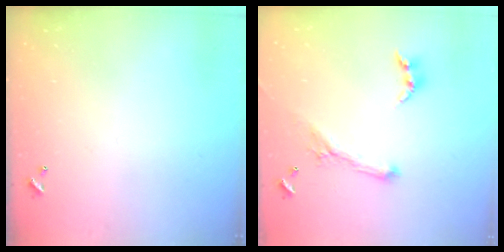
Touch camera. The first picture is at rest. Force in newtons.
{"total": 0.8, "press": 0.8, "slide": 0.2}